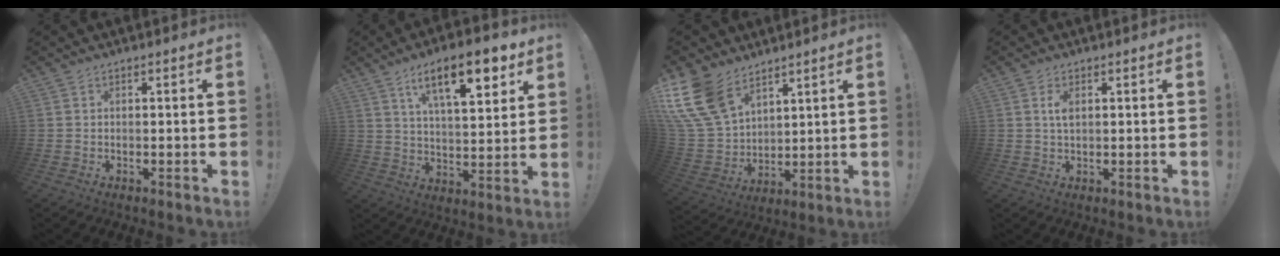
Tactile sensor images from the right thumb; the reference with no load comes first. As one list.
[{"total": 16.3, "force": [8.7, 5.5, 12.6], "torque": [-0.190, -0.032, 0.135]}, {"total": 17.3, "force": [10.5, 10.3, 9.1], "torque": [-0.204, -0.059, 0.202]}, {"total": 2.9, "force": [0.9, 1.3, 2.5], "torque": [-0.041, 0.000, 0.013]}]